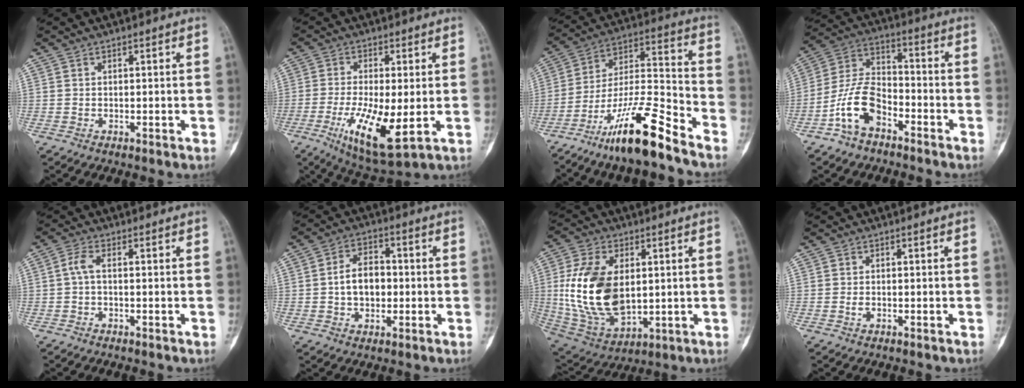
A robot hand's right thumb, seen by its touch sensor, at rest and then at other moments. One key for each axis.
{"total": 12.8, "fx": -3.1, "fy": 3.9, "fz": 11.8, "tx": -0.220, "ty": -0.021, "tz": -0.044}
{"total": 17.2, "fx": -12.3, "fy": 2.8, "fz": 11.8, "tx": -0.220, "ty": 0.085, "tz": -0.217}
{"total": 11.2, "fx": -5.8, "fy": 6.3, "fz": 7.2, "tx": -0.140, "ty": 0.053, "tz": -0.119}
{"total": 2.5, "fx": -0.2, "fy": 0.9, "fz": 2.3, "tx": -0.052, "ty": 0.005, "tz": -0.008}
{"total": 7.7, "fx": -0.4, "fy": 5.3, "fz": 5.6, "tx": -0.076, "ty": 0.020, "tz": -0.012}
{"total": 19.3, "fx": 1.5, "fy": 11.7, "fz": 15.3, "tx": -0.287, "ty": -0.012, "tz": 0.043}
{"total": 1.0, "fx": -0.4, "fy": 0.5, "fz": 0.7, "tx": -0.019, "ty": 0.002, "tz": -0.008}